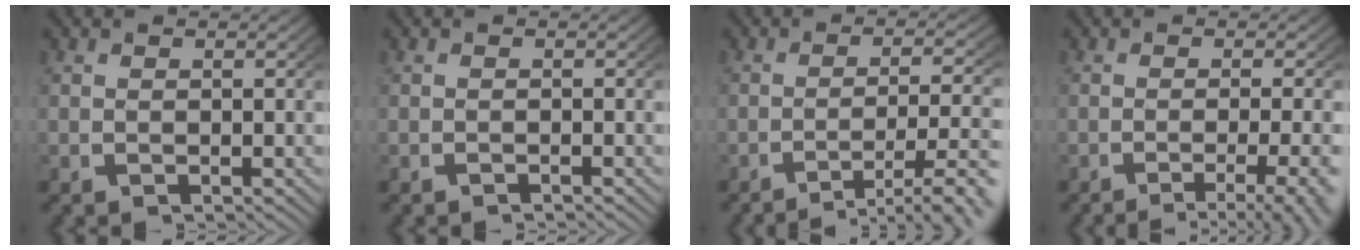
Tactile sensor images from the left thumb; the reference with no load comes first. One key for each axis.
{"total": 0.6, "fx": -0.6, "fy": 0.1, "fz": 0.1, "tx": -0.001, "ty": -0.001, "tz": -0.011}
{"total": 6.2, "fx": -3.6, "fy": 2.5, "fz": 4.3, "tx": -0.071, "ty": -0.012, "tz": -0.048}
{"total": 6.9, "fx": -5.1, "fy": 2.2, "fz": 4.1, "tx": -0.060, "ty": -0.015, "tz": -0.070}